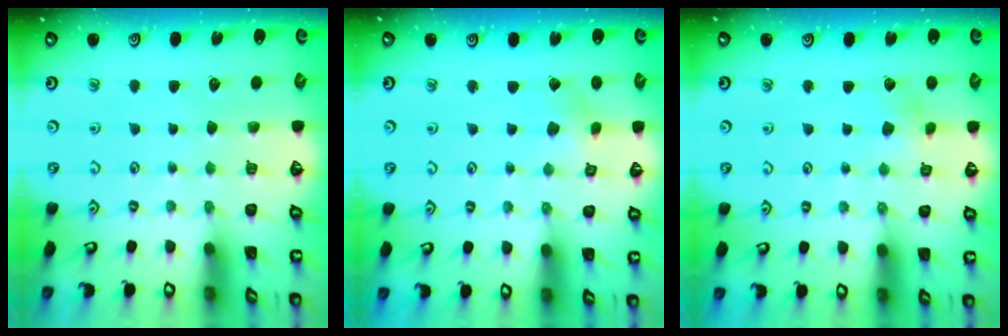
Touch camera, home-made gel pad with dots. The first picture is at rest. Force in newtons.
{"total": 2.1, "press": 2.1, "slide": 0.2}
{"total": 2.7, "press": 2.6, "slide": 0.5}